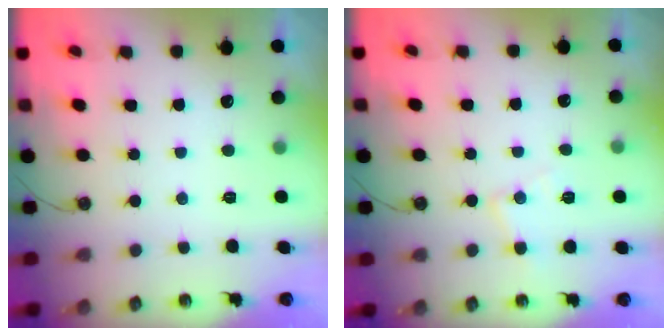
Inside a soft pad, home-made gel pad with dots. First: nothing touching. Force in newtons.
{"total": 7.4, "press": 7.4, "slide": 0.5}